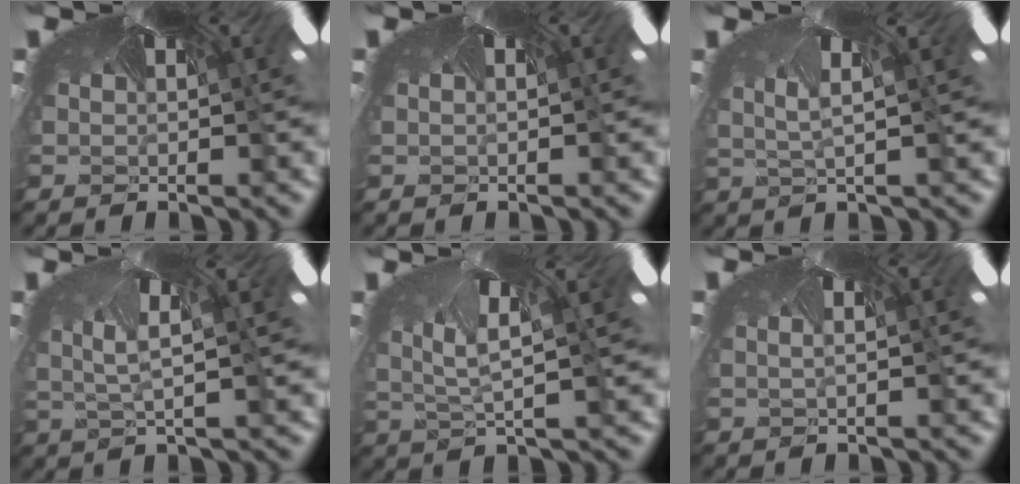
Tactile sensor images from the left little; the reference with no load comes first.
{"total": 0.8, "force": [-0.7, -0.1, -0.2], "torque": [0.001, -0.005, -0.007]}
{"total": 2.5, "force": [-2.5, 0.3, 0.5], "torque": [-0.030, -0.044, -0.015]}
{"total": 2.9, "force": [-2.9, -0.1, -0.6], "torque": [-0.023, -0.056, -0.014]}
{"total": 2.9, "force": [-2.8, -0.3, -0.5], "torque": [-0.030, -0.055, -0.015]}
{"total": 2.0, "force": [-2.0, 0.0, 0.4], "torque": [-0.016, -0.024, -0.015]}